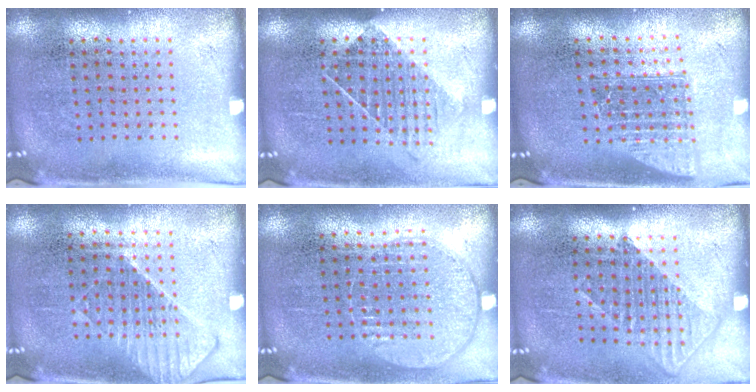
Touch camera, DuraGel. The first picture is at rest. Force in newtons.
{"total": 1.1, "press": 0.9, "slide": 0.6}
{"total": 1.6, "press": 1.3, "slide": 1.0}
{"total": 1.1, "press": 1.0, "slide": 0.5}
{"total": 0.9, "press": 0.9, "slide": 0.4}
{"total": 1.3, "press": 1.0, "slide": 0.7}